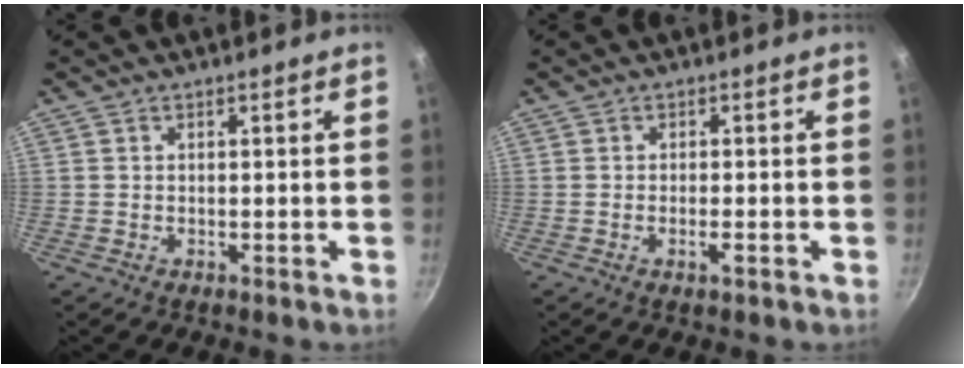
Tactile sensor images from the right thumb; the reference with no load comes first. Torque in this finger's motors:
{"motor_torque": [-0.26, 0.13, -0.15, -0.20, -0.05]}